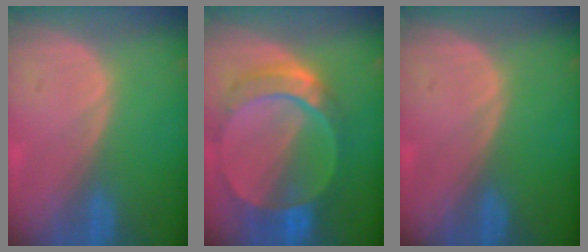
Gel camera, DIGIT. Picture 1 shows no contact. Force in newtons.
{"total": 9.4, "press": 8.3, "slide": 4.5}
{"total": 0.0}